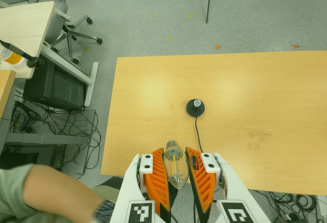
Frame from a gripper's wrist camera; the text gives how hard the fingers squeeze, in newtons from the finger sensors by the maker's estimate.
{"total": 21.0, "left": 23.7, "right": 18.3}